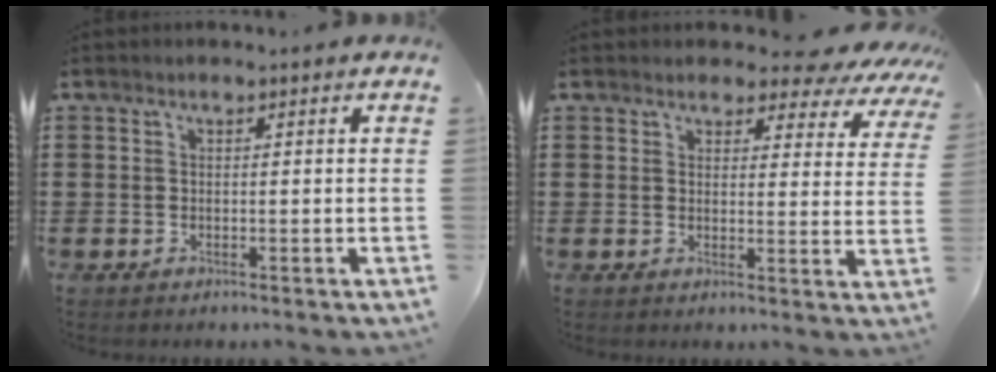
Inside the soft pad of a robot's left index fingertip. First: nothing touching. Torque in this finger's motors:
{"motor_torque": [1.98, -0.16, 1.05, 0.08]}